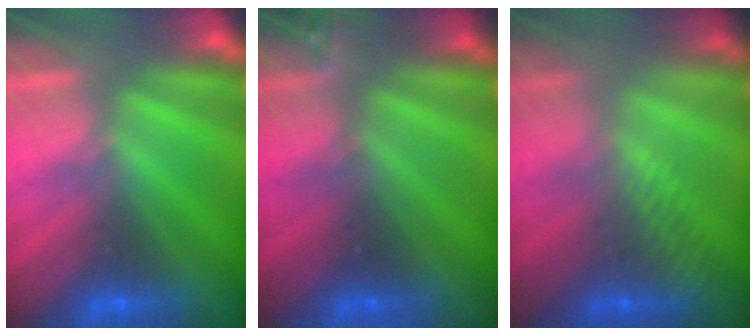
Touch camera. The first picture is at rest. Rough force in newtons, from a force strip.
{"total": 4.0}
{"total": 2.9}